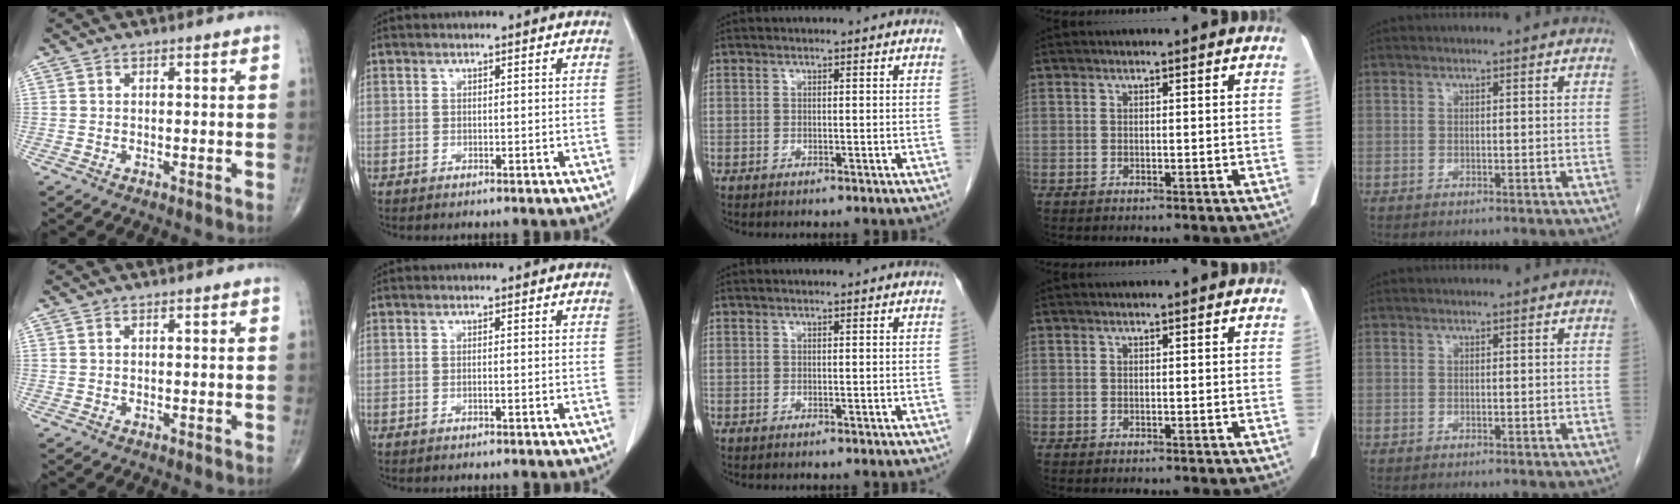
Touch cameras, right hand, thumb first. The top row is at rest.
{"thumb": {"total": 0.5, "force": [0.2, 0.3, 0.4], "torque": [-0.008, 0.004, 0.005]}, "index": {"total": 0.5, "force": [-0.1, 0.0, 0.5], "torque": [-0.010, 0.001, -0.003]}}